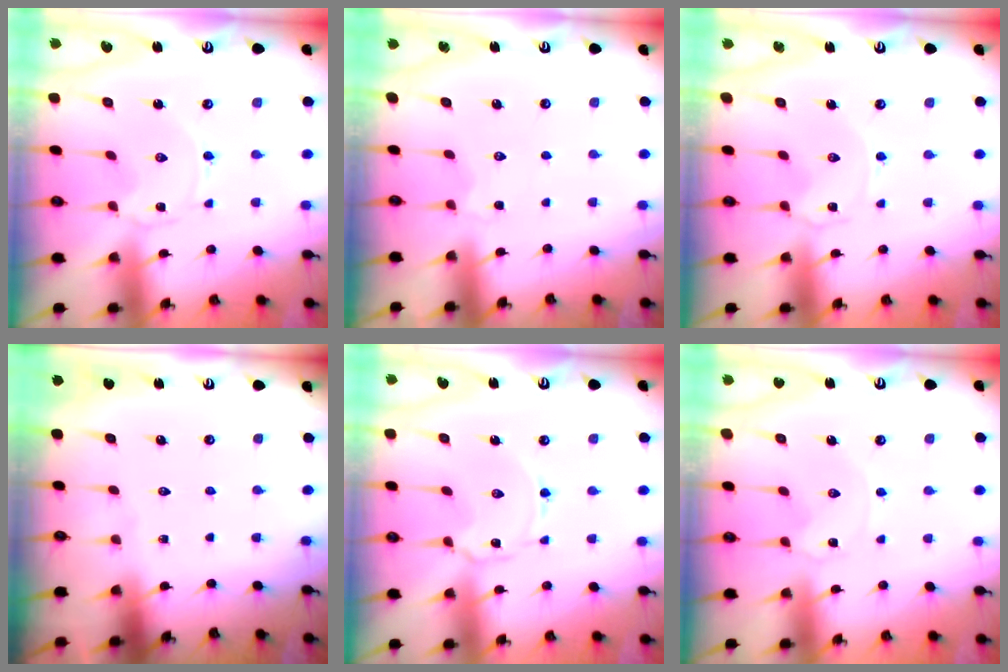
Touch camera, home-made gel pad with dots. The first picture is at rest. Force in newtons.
{"total": 2.0, "press": 1.7, "slide": 1.0}
{"total": 0.0}
{"total": 0.0}
{"total": 2.2, "press": 2.2, "slide": 0.3}
{"total": 1.8, "press": 1.8, "slide": 0.2}